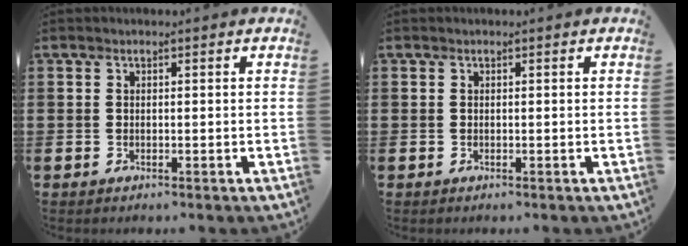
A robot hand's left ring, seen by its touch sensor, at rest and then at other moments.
{"total": 0.0}